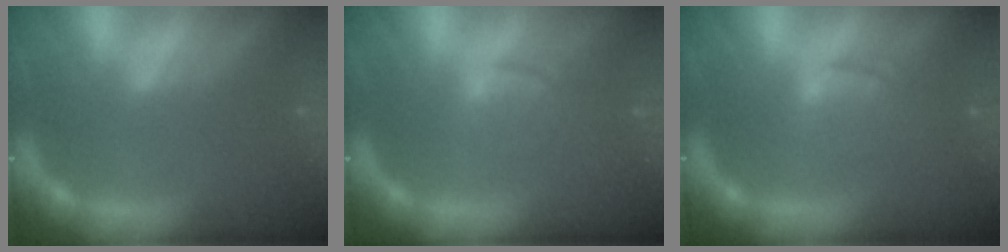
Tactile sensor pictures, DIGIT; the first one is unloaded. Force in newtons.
{"total": 2.4}
{"total": 3.0}